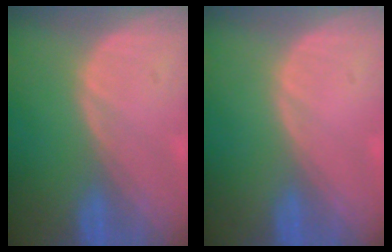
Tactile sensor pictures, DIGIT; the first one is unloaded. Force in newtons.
{"total": 0.0}